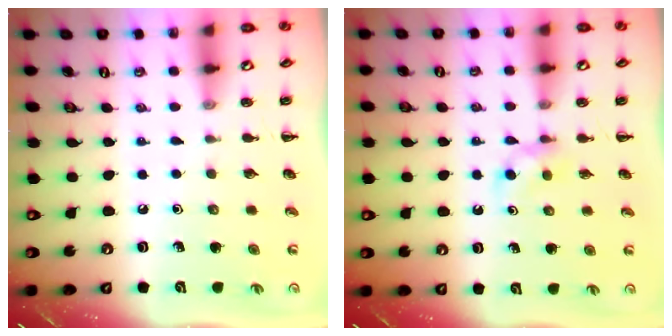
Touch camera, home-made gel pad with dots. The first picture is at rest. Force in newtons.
{"total": 2.6, "press": 2.4, "slide": 1.0}